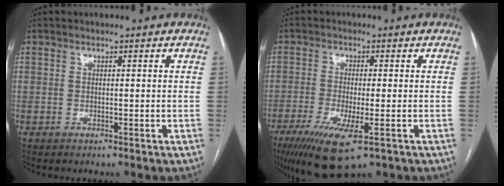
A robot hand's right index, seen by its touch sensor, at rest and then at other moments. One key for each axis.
{"total": 10.2, "fx": -5.3, "fy": 2.1, "fz": 8.5, "tx": -0.151, "ty": -0.029, "tz": -0.085}